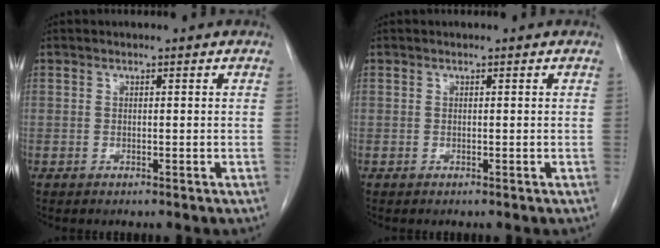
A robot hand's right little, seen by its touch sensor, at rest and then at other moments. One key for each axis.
{"total": 0.0}